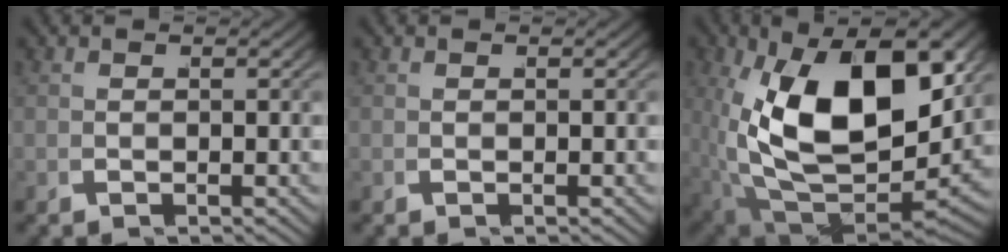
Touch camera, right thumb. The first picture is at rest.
{"total": 0.0}
{"total": 17.6, "force": [-0.6, 9.8, 14.6], "torque": [-0.287, -0.057, 0.025]}